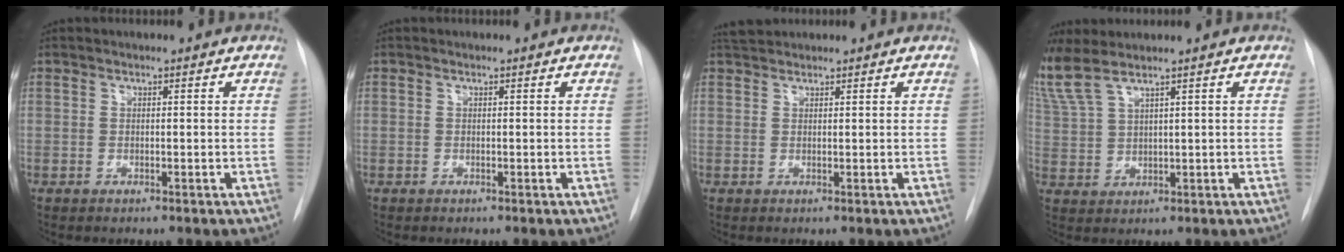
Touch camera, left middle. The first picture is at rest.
{"total": 0.0}
{"total": 2.2, "force": [2.1, 0.6, 0.2], "torque": [-0.005, 0.017, 0.037]}
{"total": 8.5, "force": [6.6, 1.7, 5.0], "torque": [-0.145, 0.006, 0.145]}